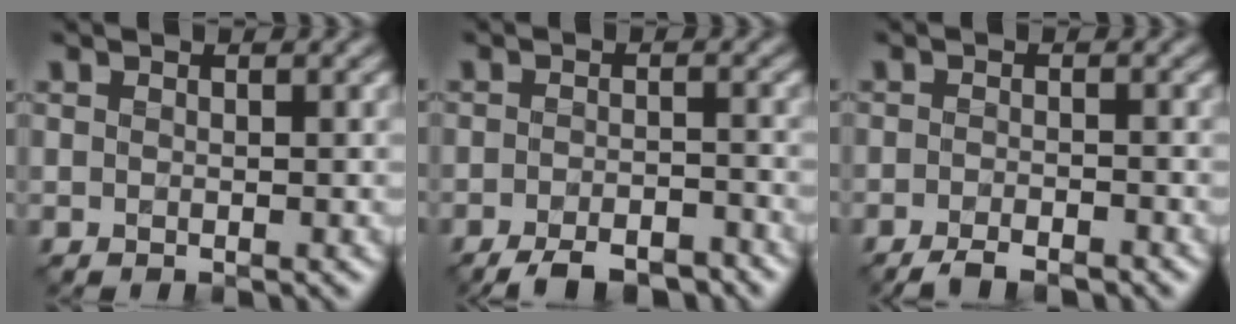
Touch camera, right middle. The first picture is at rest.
{"total": 5.9, "force": [-4.6, 1.8, 3.2], "torque": [-0.049, -0.006, -0.075]}
{"total": 3.4, "force": [-2.7, 0.8, 1.9], "torque": [-0.032, -0.003, -0.047]}